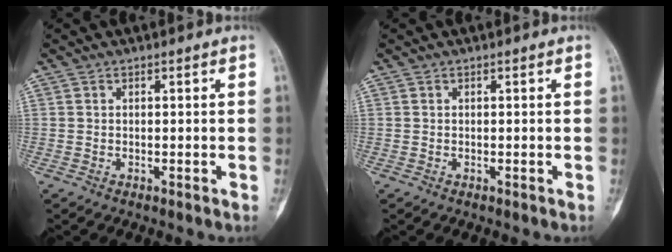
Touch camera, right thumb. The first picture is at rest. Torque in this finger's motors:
{"motor_torque": [-0.17, 0.18, -0.02, 0.02, 0.03]}